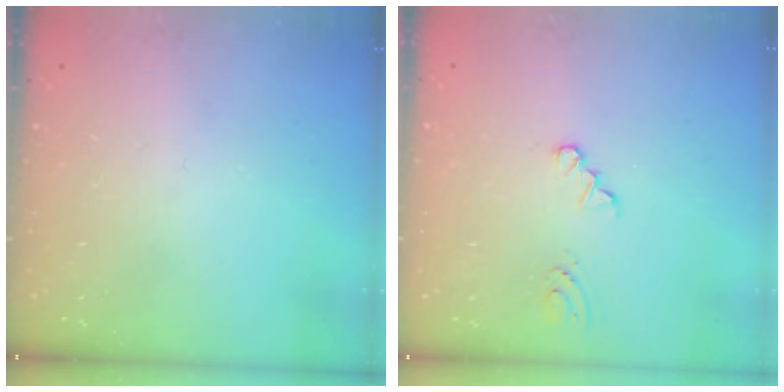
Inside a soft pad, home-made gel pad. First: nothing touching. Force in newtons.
{"total": 0.0}